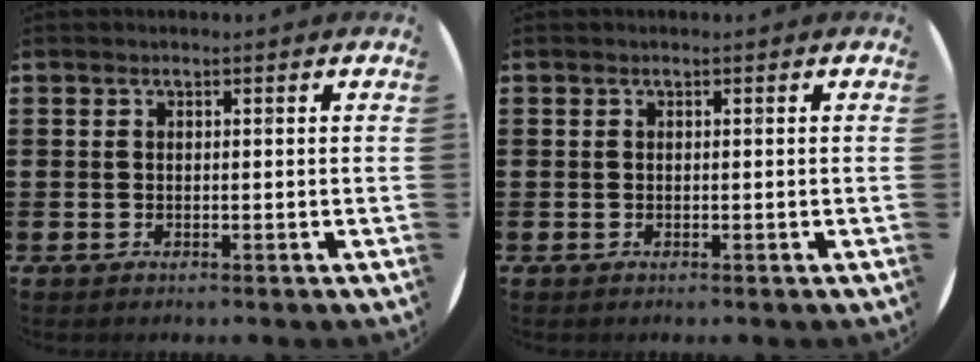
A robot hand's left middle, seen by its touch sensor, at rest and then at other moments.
{"total": 0.0}